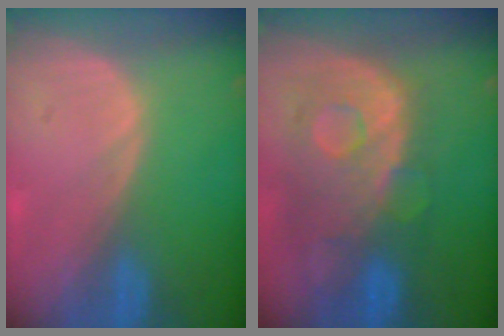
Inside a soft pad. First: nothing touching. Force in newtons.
{"total": 11.3, "press": 9.7, "slide": 5.7}